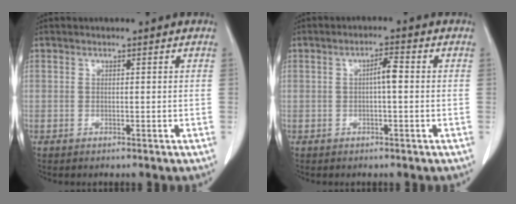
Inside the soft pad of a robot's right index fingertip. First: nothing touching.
{"total": 2.7, "force": [0.0, 0.4, 2.6], "torque": [-0.046, 0.005, -0.001]}